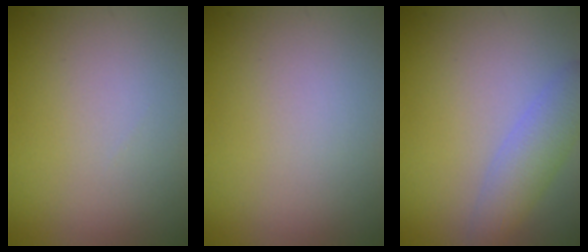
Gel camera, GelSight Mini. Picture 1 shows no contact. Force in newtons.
{"total": 0.0}
{"total": 3.5, "press": 3.5, "slide": 0.3}